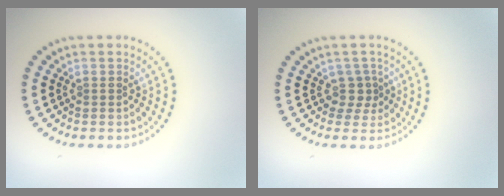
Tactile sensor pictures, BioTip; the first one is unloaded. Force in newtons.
{"total": 1.7, "press": 1.1, "slide": 1.3}